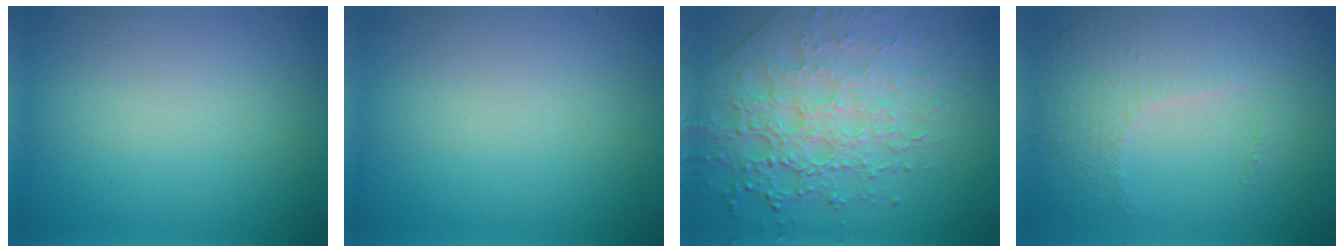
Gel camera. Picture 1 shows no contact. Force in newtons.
{"total": 0.0}
{"total": 7.9, "press": 5.5, "slide": 5.6}
{"total": 4.4, "press": 3.0, "slide": 3.3}